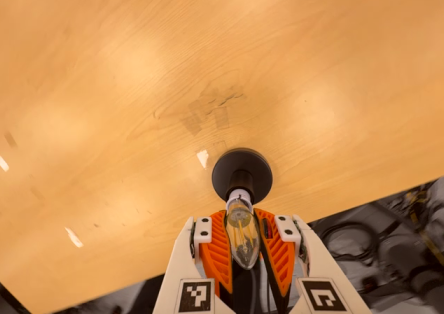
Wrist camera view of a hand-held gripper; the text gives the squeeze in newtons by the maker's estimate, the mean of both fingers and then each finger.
{"total": 24.8, "left": 25.0, "right": 24.5}